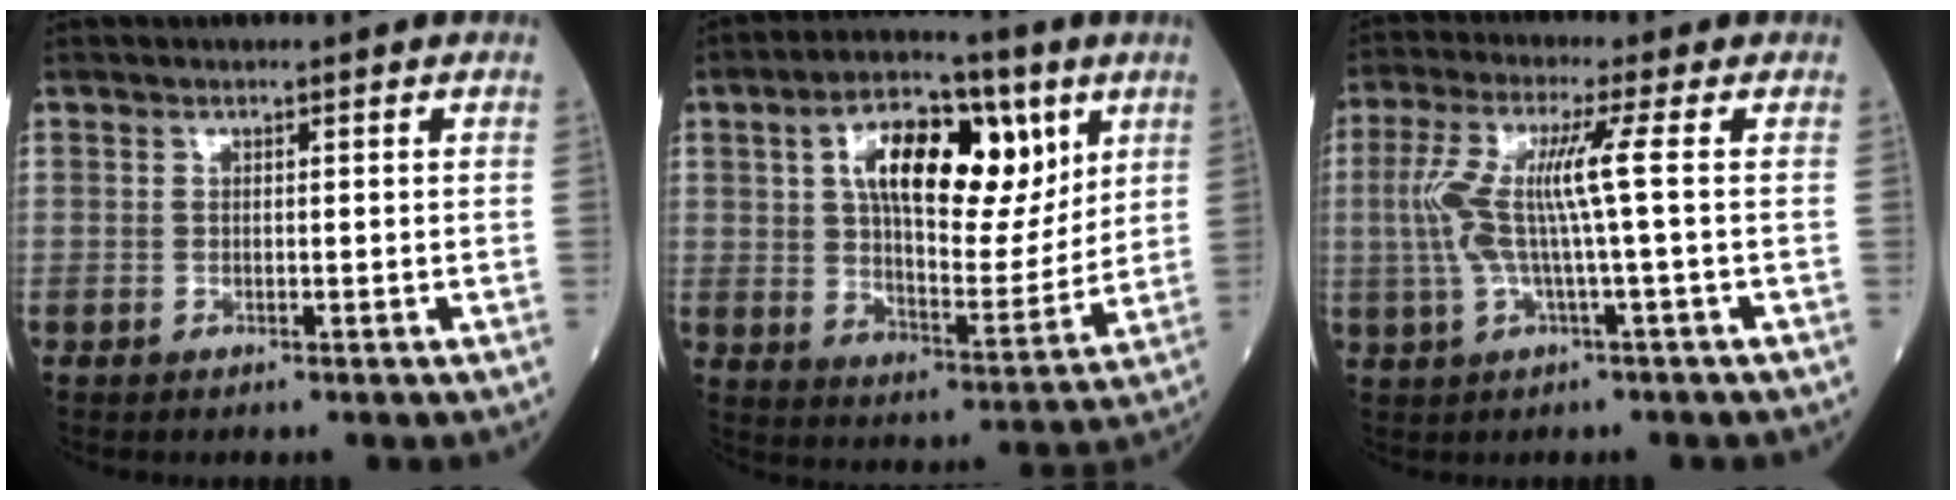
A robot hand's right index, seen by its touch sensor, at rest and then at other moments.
{"total": 17.6, "force": [6.9, 7.5, 14.4], "torque": [-0.233, 0.018, 0.111]}
{"total": 8.3, "force": [0.4, -0.4, 8.2], "torque": [-0.181, 0.012, 0.006]}